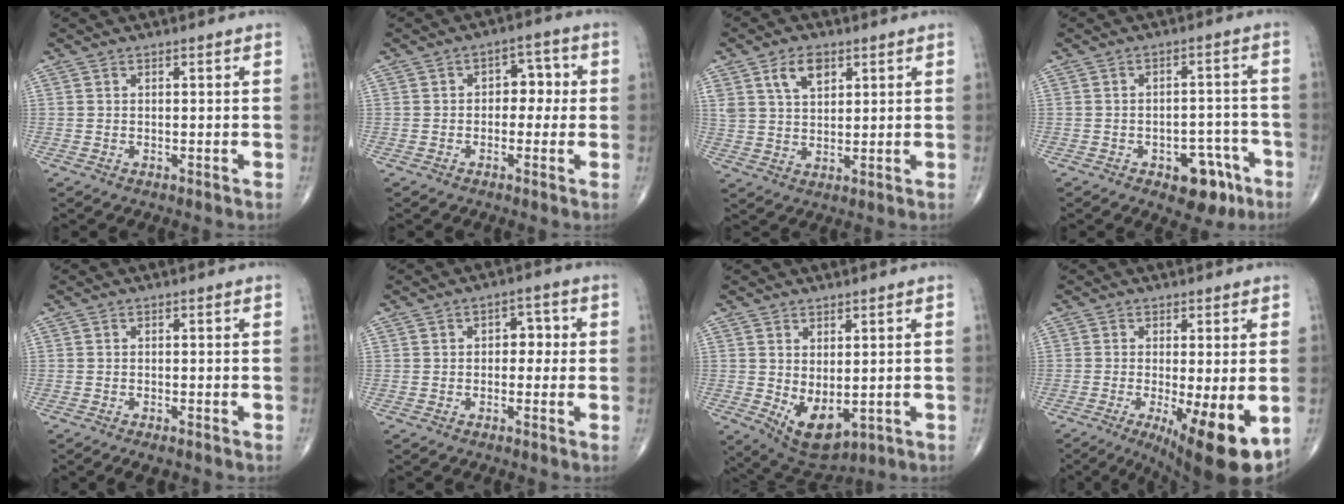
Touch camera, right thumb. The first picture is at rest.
{"total": 5.4, "force": [0.0, 3.8, 3.8], "torque": [-0.016, 0.018, -0.008]}
{"total": 6.7, "force": [3.4, 3.9, 4.2], "torque": [-0.063, -0.015, 0.066]}
{"total": 8.6, "force": [-4.5, 4.9, 5.4], "torque": [-0.037, 0.037, -0.055]}
{"total": 2.4, "force": [-1.9, 0.8, 1.4], "torque": [-0.021, 0.002, -0.027]}
{"total": 4.1, "force": [0.1, 2.8, 2.9], "torque": [-0.011, 0.012, -0.007]}
{"total": 8.0, "force": [-1.0, 4.4, 6.7], "torque": [-0.093, -0.010, 0.008]}
{"total": 13.2, "force": [-4.2, 3.3, 12.0], "torque": [-0.154, -0.022, -0.053]}